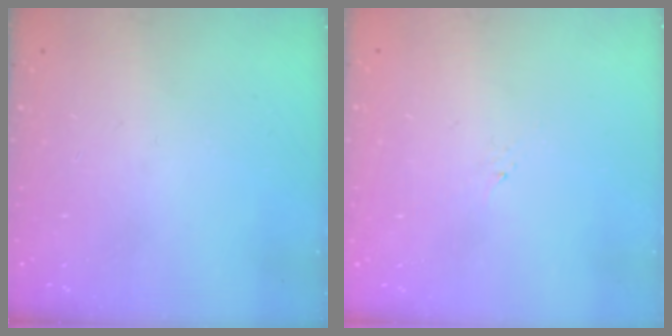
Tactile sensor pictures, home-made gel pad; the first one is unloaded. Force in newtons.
{"total": 1.2, "press": 1.1, "slide": 0.2}